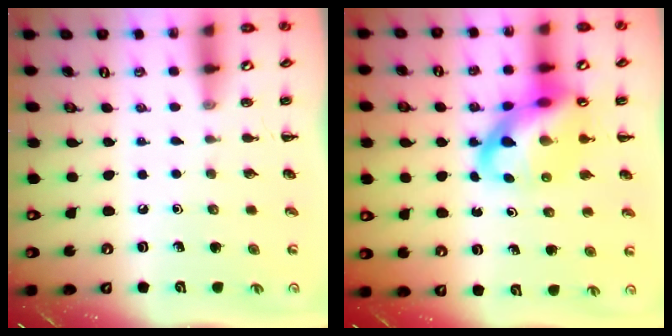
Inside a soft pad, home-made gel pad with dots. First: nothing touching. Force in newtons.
{"total": 15.8, "press": 15.2, "slide": 4.1}